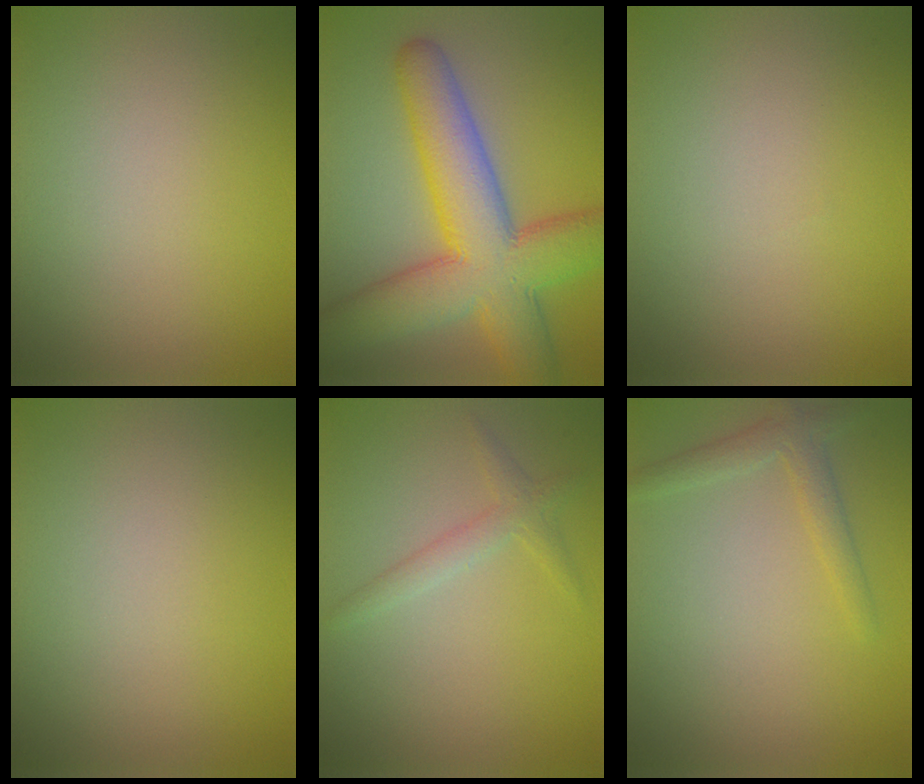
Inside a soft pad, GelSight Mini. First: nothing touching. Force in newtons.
{"total": 11.0, "press": 11.0, "slide": 0.4}
{"total": 0.0}
{"total": 0.0}
{"total": 1.8, "press": 1.8, "slide": 0.0}
{"total": 2.1, "press": 2.1, "slide": 0.1}